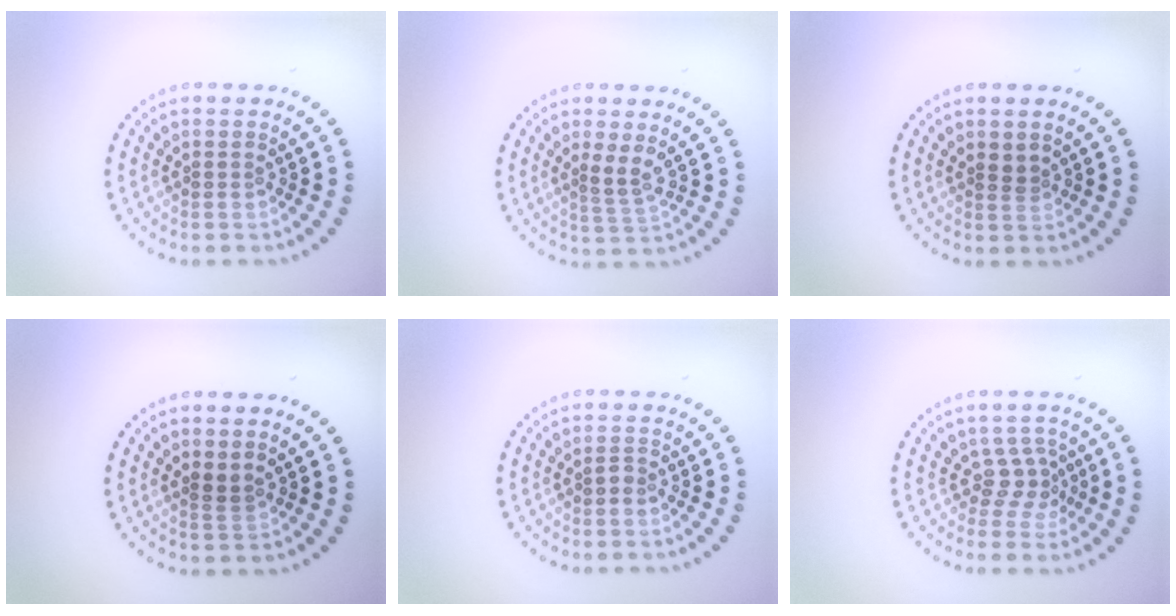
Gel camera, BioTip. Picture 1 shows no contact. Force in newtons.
{"total": 1.9, "press": 1.3, "slide": 1.4}
{"total": 1.0, "press": 0.8, "slide": 0.6}
{"total": 1.3, "press": 1.0, "slide": 0.8}
{"total": 0.6, "press": 0.5, "slide": 0.3}
{"total": 2.2, "press": 1.4, "slide": 1.7}